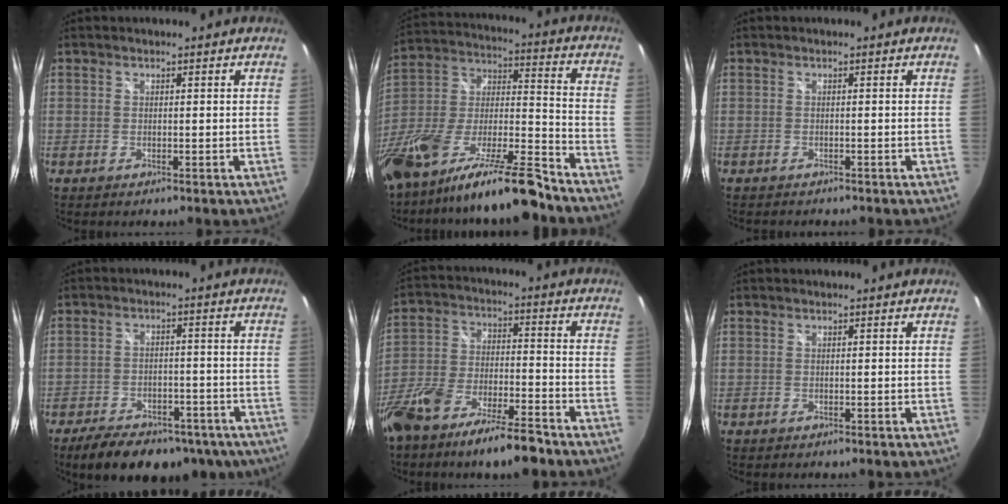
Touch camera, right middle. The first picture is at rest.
{"total": 23.9, "force": [-17.5, 4.4, 15.8], "torque": [-0.289, -0.035, -0.301]}
{"total": 2.0, "force": [-1.9, 0.5, 0.5], "torque": [-0.013, -0.014, -0.027]}
{"total": 18.1, "force": [-13.1, 8.6, 9.0], "torque": [-0.179, -0.007, -0.169]}
{"total": 15.2, "force": [-10.8, 4.3, 9.8], "torque": [-0.204, -0.019, -0.191]}
{"total": 0.0}